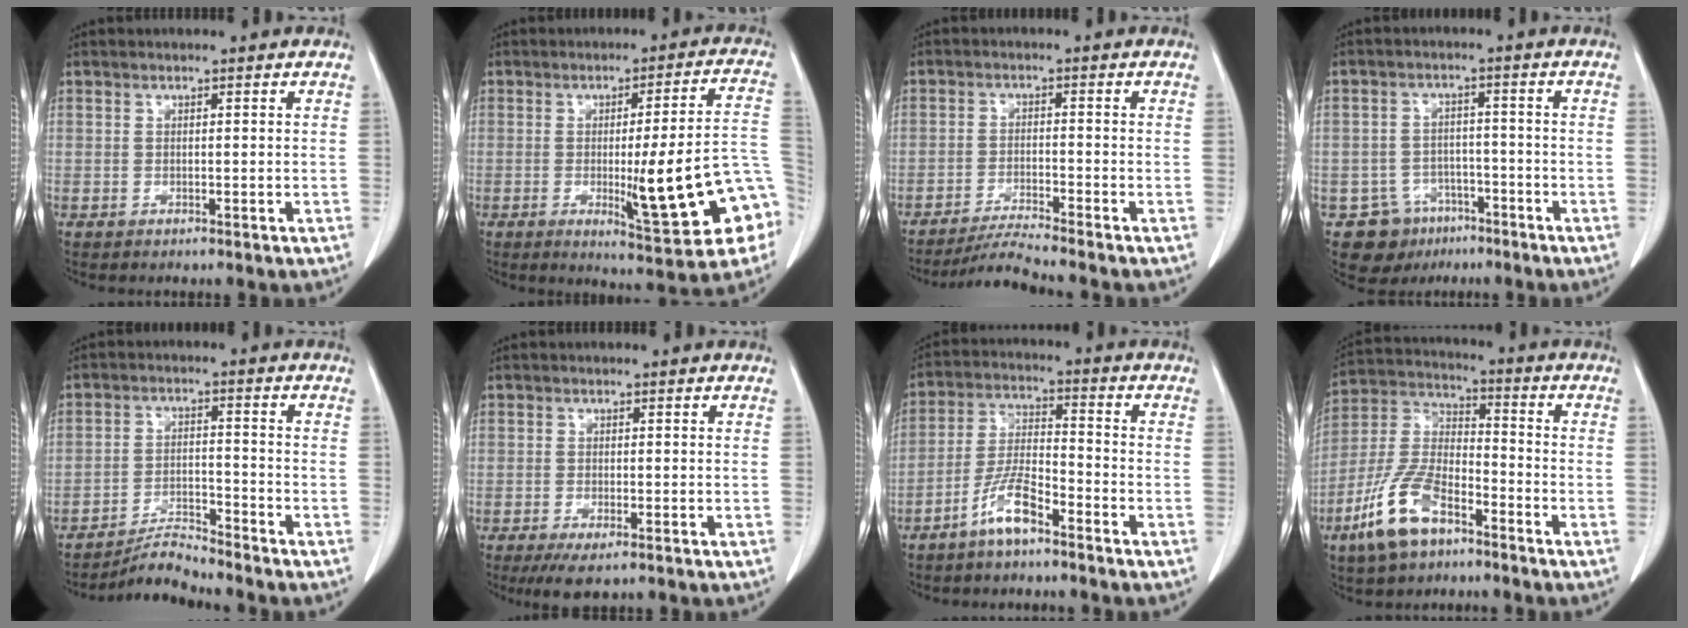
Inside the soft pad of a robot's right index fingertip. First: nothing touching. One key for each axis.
{"total": 16.8, "fx": -4.4, "fy": 1.5, "fz": 16.2, "tx": -0.165, "ty": 0.010, "tz": -0.046}
{"total": 4.9, "fx": -4.4, "fy": -1.9, "fz": 0.9, "tx": -0.024, "ty": -0.020, "tz": -0.082}
{"total": 7.8, "fx": -4.5, "fy": 6.3, "fz": 0.6, "tx": -0.009, "ty": 0.018, "tz": -0.059}
{"total": 5.1, "fx": -5.0, "fy": -0.8, "fz": 0.1, "tx": -0.007, "ty": -0.010, "tz": -0.089}
{"total": 3.8, "fx": -2.3, "fy": 1.0, "fz": 2.8, "tx": -0.049, "ty": -0.009, "tz": -0.033}
{"total": 7.1, "fx": -4.9, "fy": 1.4, "fz": 5.0, "tx": -0.108, "ty": 0.000, "tz": -0.097}
{"total": 12.3, "fx": -7.4, "fy": 5.1, "fz": 8.4, "tx": -0.193, "ty": -0.002, "tz": -0.145}